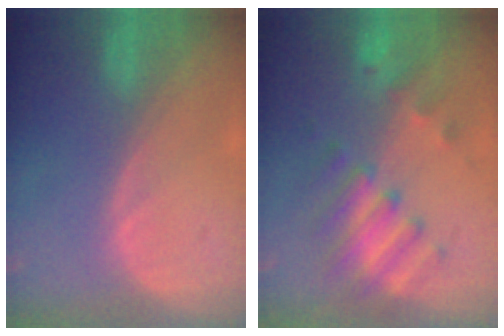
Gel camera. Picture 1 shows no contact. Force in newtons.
{"total": 7.1, "press": 6.9, "slide": 1.7}